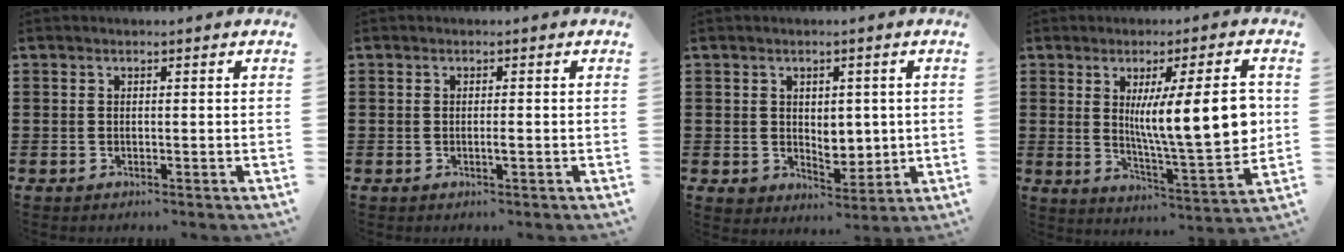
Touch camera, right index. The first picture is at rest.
{"total": 1.2, "force": [-0.3, 0.1, 1.1], "torque": [-0.020, -0.005, -0.005]}
{"total": 4.4, "force": [1.4, 3.8, 1.6], "torque": [-0.022, -0.004, 0.021]}
{"total": 13.9, "force": [2.2, 2.8, 13.5], "torque": [-0.207, -0.008, 0.035]}